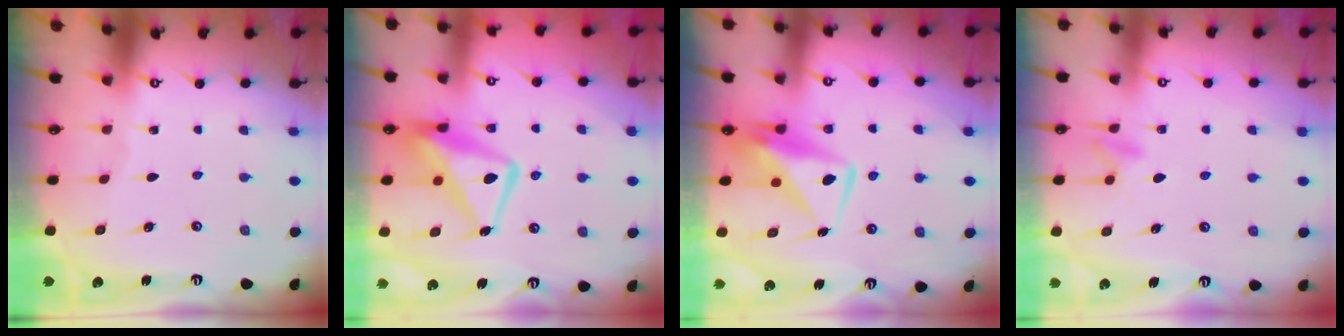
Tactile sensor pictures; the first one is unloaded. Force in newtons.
{"total": 12.9, "press": 12.8, "slide": 1.2}
{"total": 8.0, "press": 7.9, "slide": 1.0}
{"total": 8.2, "press": 8.2, "slide": 0.8}